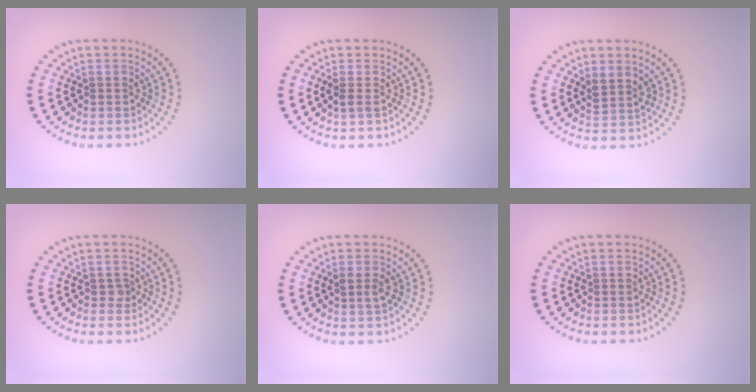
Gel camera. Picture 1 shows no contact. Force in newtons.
{"total": 1.1, "press": 1.0, "slide": 0.4}
{"total": 1.9, "press": 1.5, "slide": 1.0}
{"total": 0.7, "press": 0.6, "slide": 0.3}
{"total": 1.4, "press": 1.4, "slide": 0.4}
{"total": 0.0}